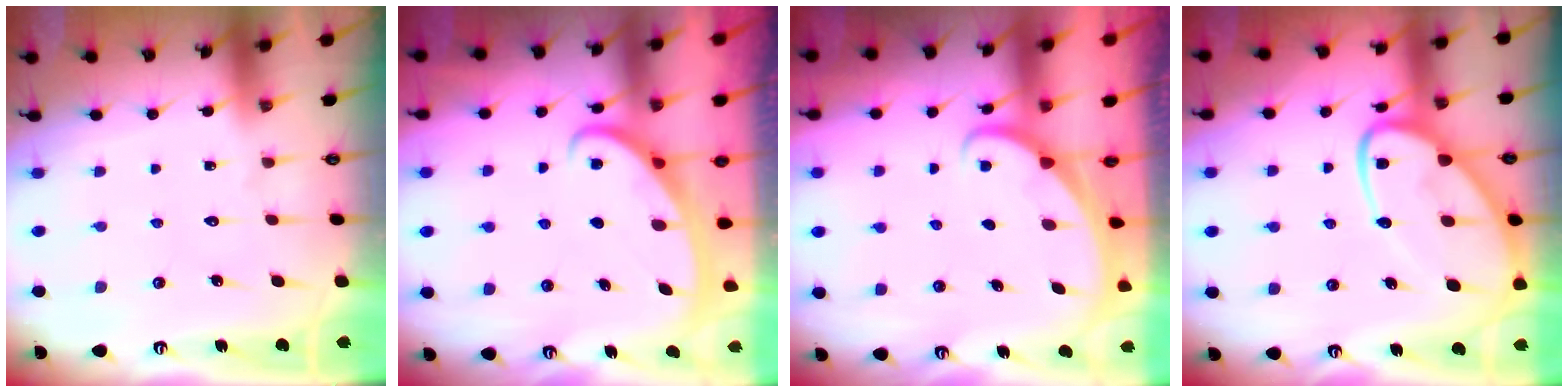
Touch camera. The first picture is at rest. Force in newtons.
{"total": 2.8, "press": 2.7, "slide": 0.4}
{"total": 1.6, "press": 1.6, "slide": 0.1}
{"total": 14.6, "press": 14.6, "slide": 1.5}